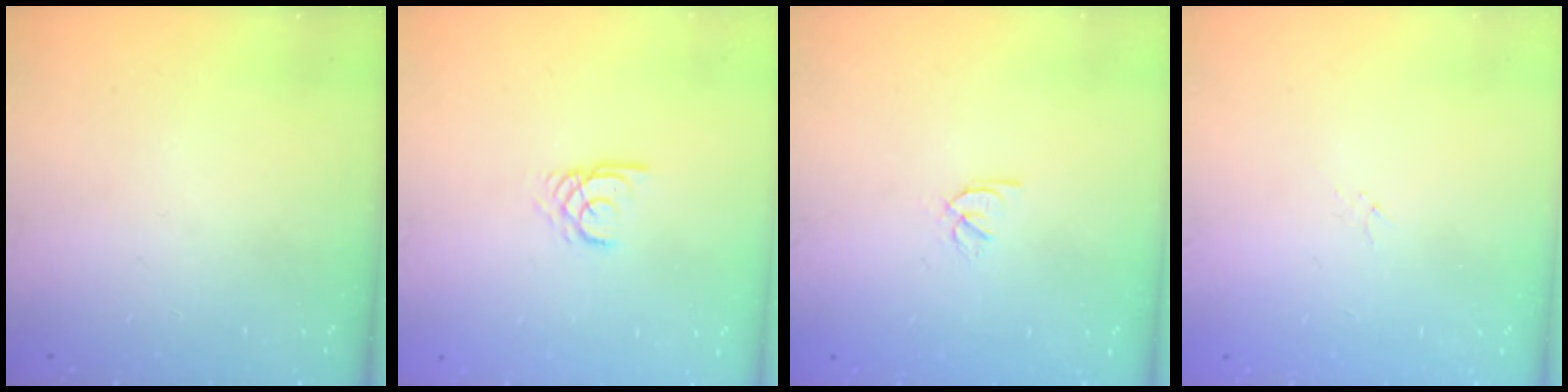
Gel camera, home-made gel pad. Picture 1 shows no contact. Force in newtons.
{"total": 2.1, "press": 2.1, "slide": 0.0}
{"total": 2.1, "press": 2.1, "slide": 0.1}
{"total": 0.9, "press": 0.8, "slide": 0.4}